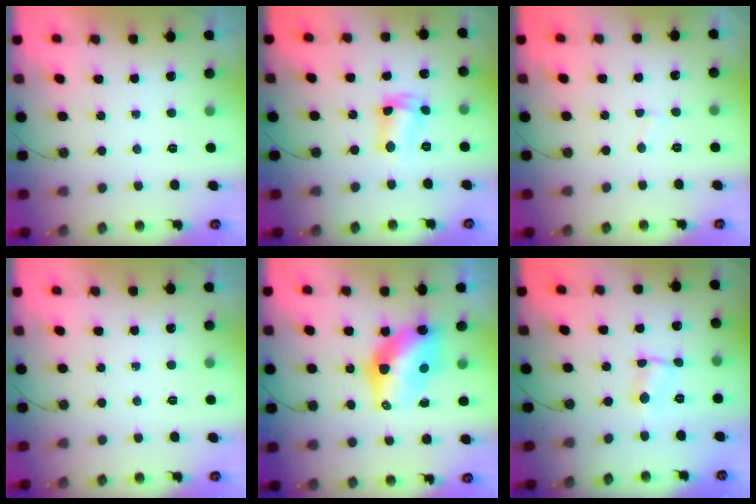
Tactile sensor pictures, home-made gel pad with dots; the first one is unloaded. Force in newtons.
{"total": 5.8, "press": 5.8, "slide": 0.1}
{"total": 1.7, "press": 1.7, "slide": 0.2}
{"total": 0.0}
{"total": 11.5, "press": 11.5, "slide": 1.1}
{"total": 1.2, "press": 1.2, "slide": 0.2}